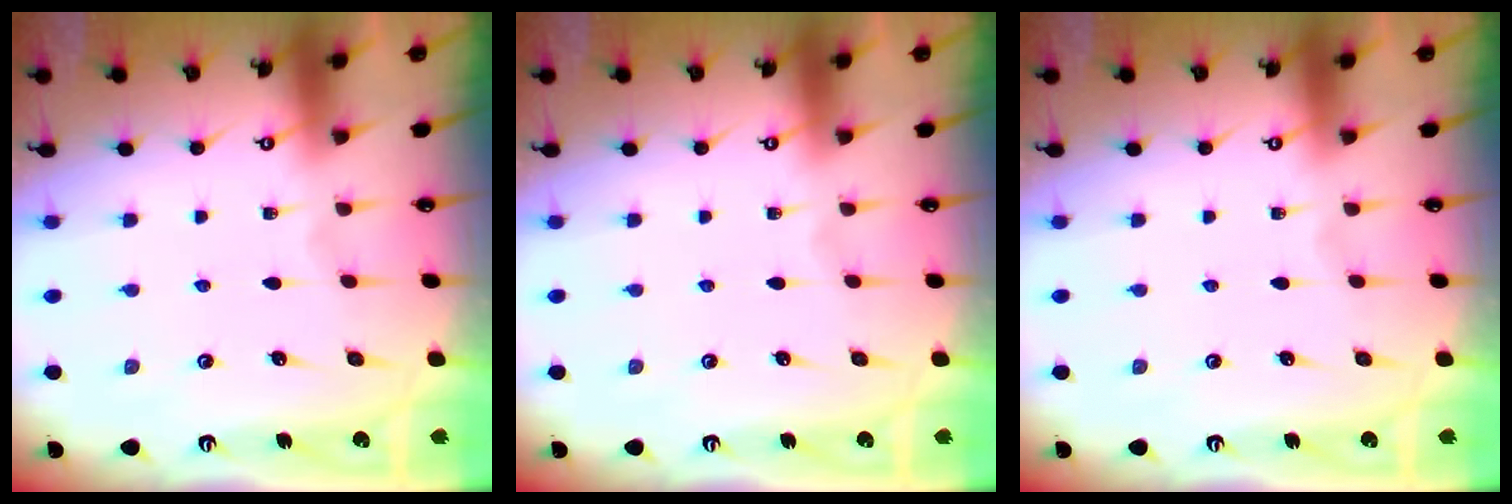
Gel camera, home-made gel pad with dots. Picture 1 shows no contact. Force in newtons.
{"total": 0.0}
{"total": 0.0}